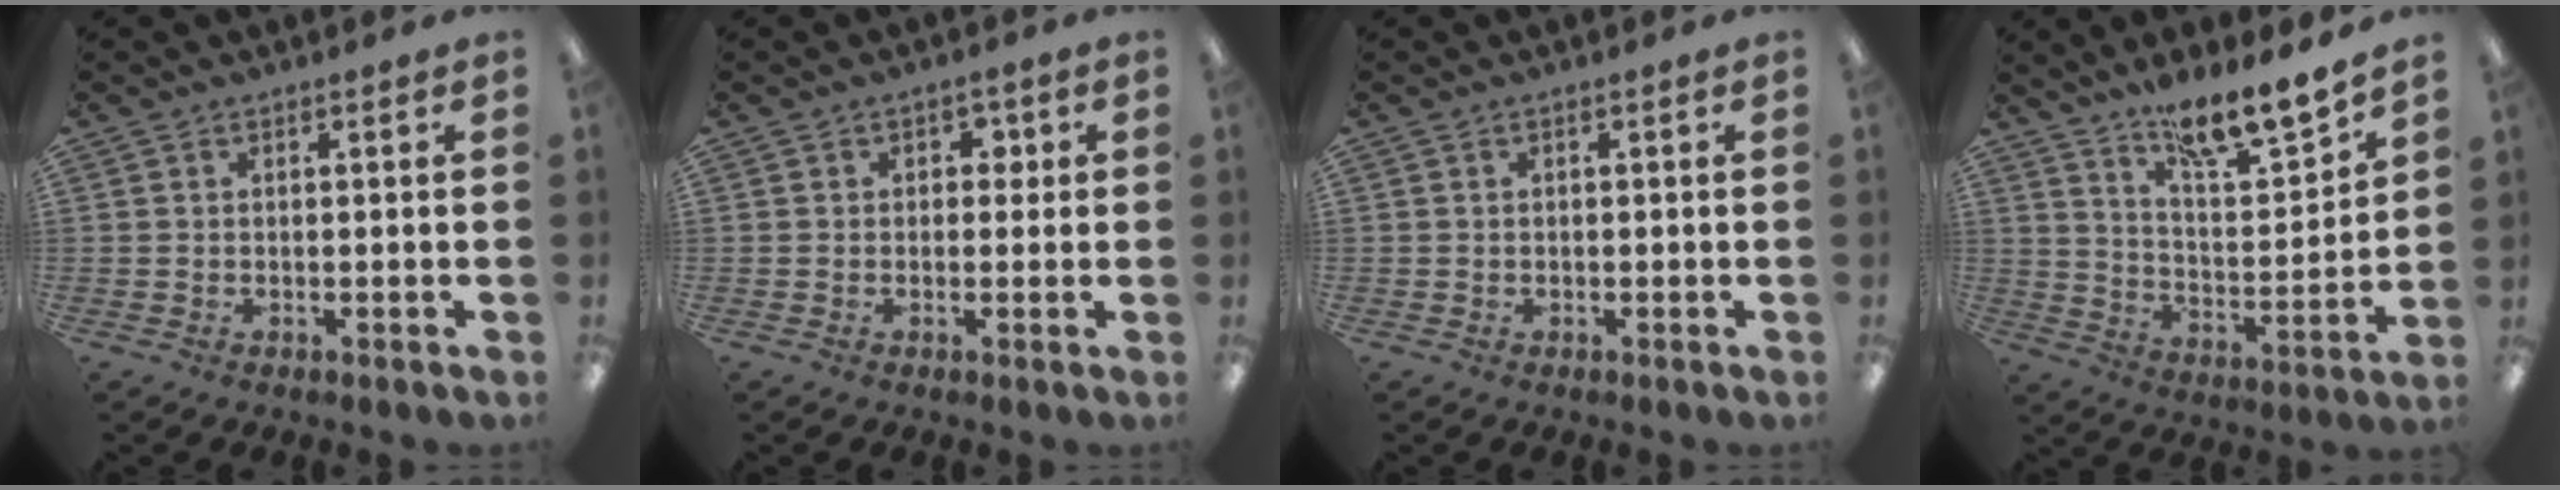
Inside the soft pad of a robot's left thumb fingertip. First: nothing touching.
{"total": 2.1, "force": [0.4, 1.7, 1.1], "torque": [-0.007, 0.003, 0.000]}
{"total": 0.0}
{"total": 13.3, "force": [11.7, 2.2, 6.0], "torque": [-0.089, -0.087, 0.199]}